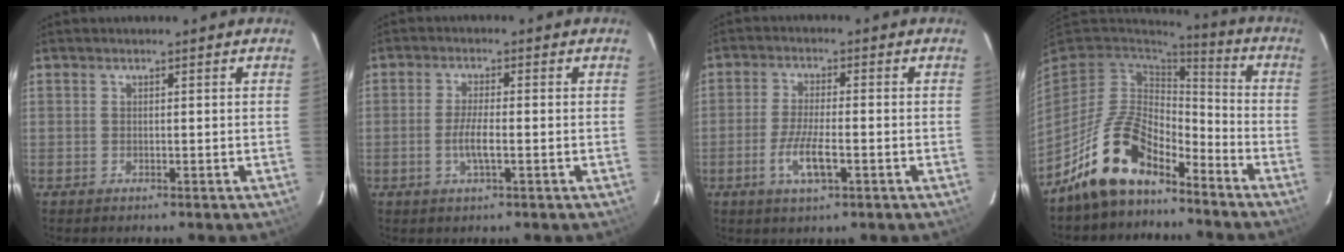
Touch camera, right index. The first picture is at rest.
{"total": 4.0, "force": [-1.2, 0.5, 3.8], "torque": [-0.075, -0.004, -0.022]}
{"total": 6.3, "force": [-2.6, 1.4, 5.6], "torque": [-0.117, -0.008, -0.050]}
{"total": 14.2, "force": [-10.2, 6.2, 7.6], "torque": [-0.166, 0.010, -0.187]}